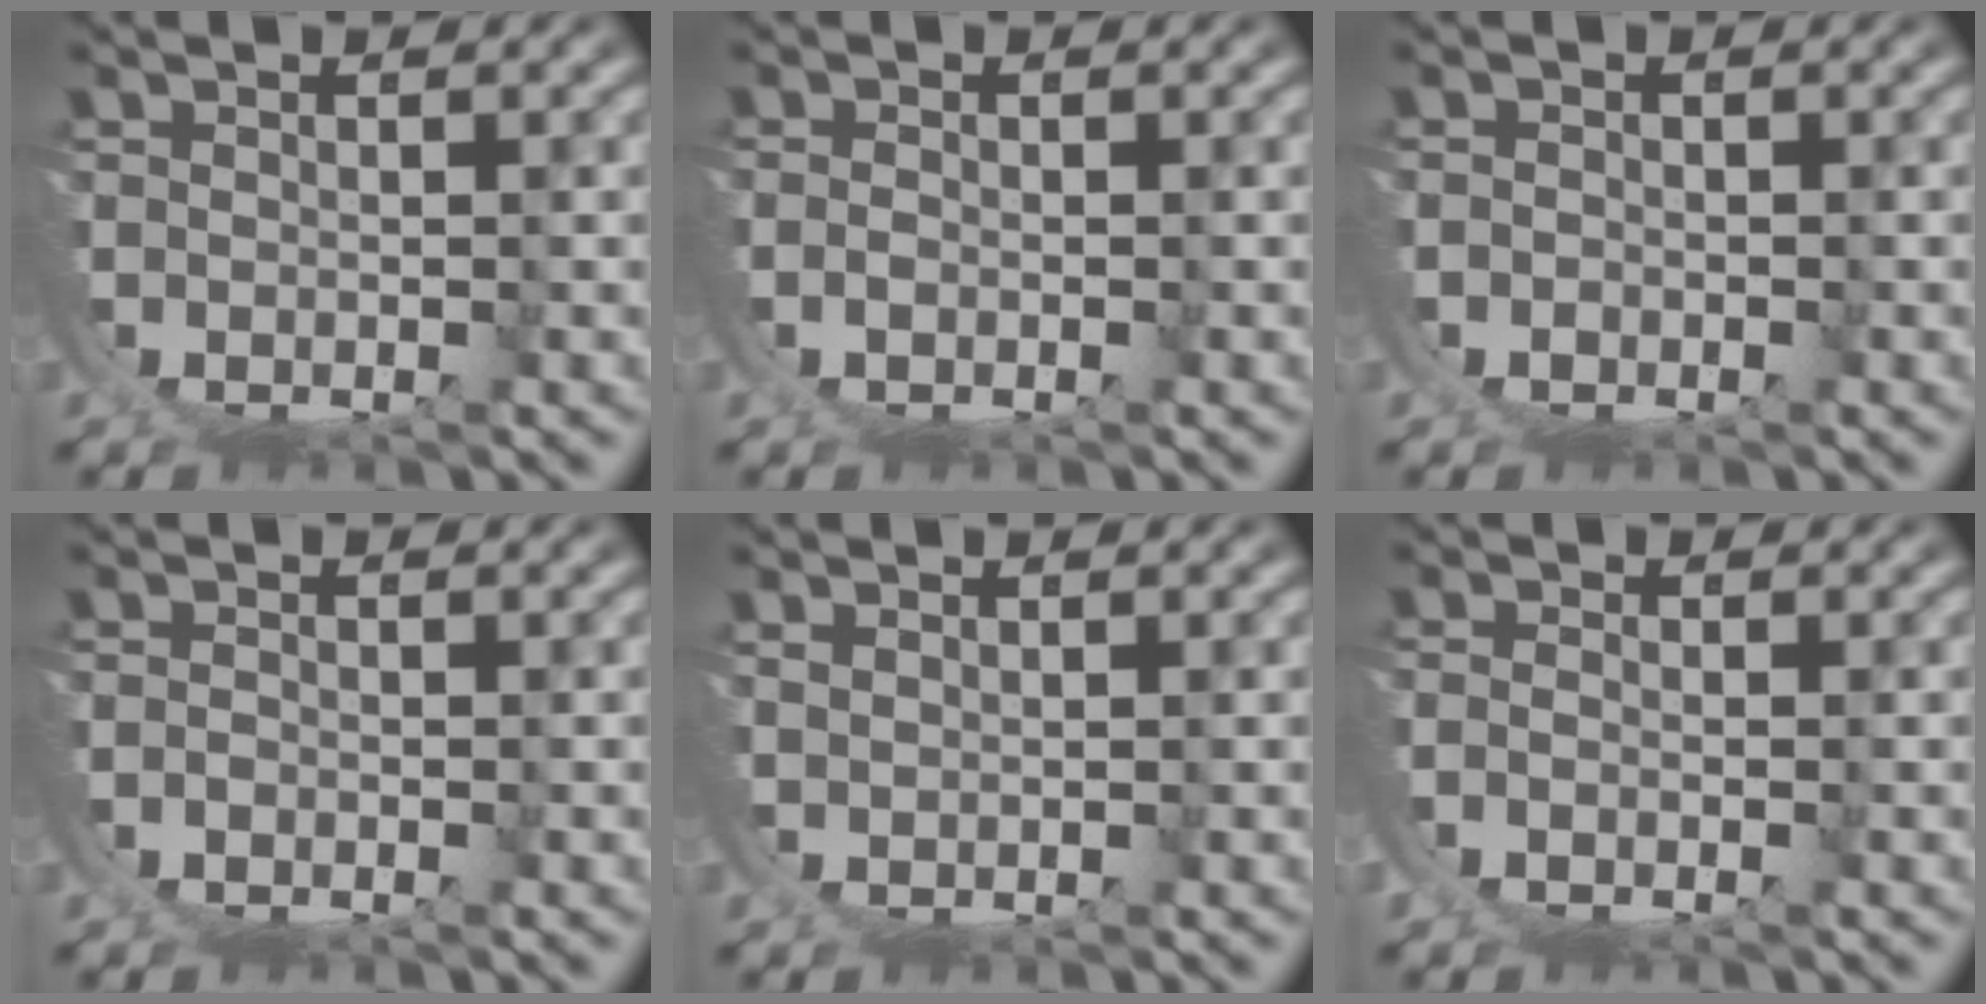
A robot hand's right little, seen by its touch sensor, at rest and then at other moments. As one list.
[{"total": 1.5, "force": [0.2, 1.2, 0.9], "torque": [-0.026, -0.002, 0.004]}, {"total": 2.0, "force": [0.0, 2.0, 0.4], "torque": [-0.019, -0.003, -0.002]}, {"total": 1.9, "force": [0.0, 1.7, 0.8], "torque": [-0.027, -0.003, -0.001]}, {"total": 1.2, "force": [1.0, -0.6, -0.5], "torque": [0.014, 0.005, 0.016]}, {"total": 2.7, "force": [0.1, 1.9, 1.8], "torque": [-0.054, -0.010, 0.005]}]